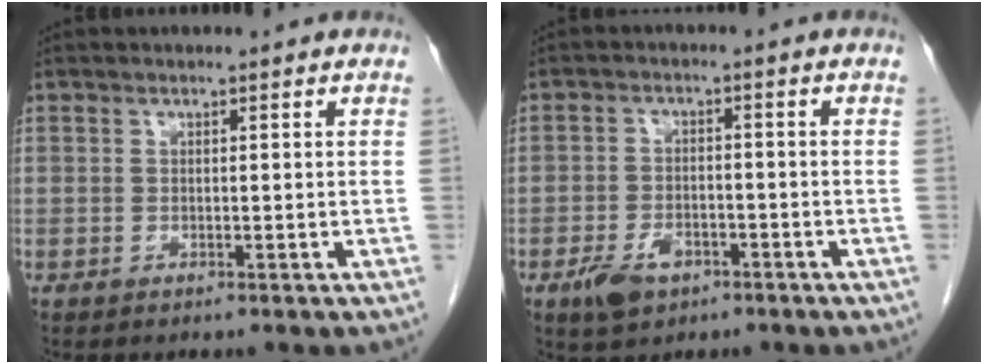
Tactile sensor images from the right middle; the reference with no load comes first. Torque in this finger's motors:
{"motor_torque": [0.86, -0.46, 0.03, 0.03]}